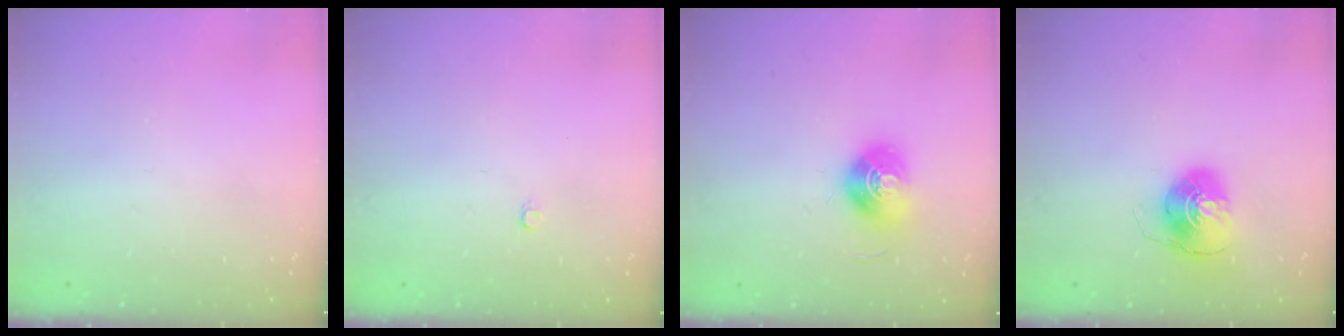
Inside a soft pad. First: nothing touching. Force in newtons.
{"total": 2.4, "press": 2.4, "slide": 0.2}
{"total": 10.3, "press": 10.3, "slide": 0.5}
{"total": 8.8, "press": 8.8, "slide": 0.1}